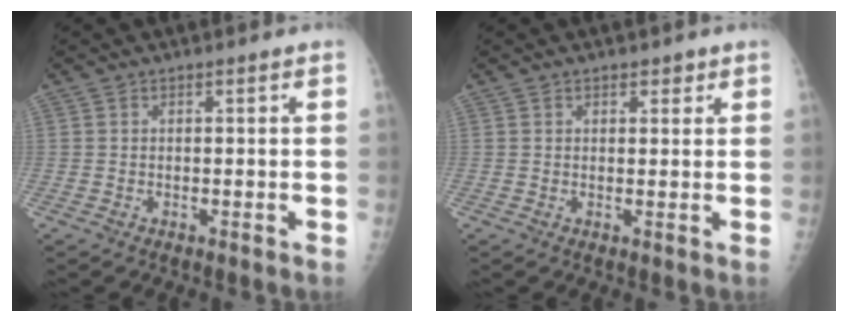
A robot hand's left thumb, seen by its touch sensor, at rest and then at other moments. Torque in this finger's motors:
{"motor_torque": [-0.17, -0.06, 0.01, -0.04, -0.03]}